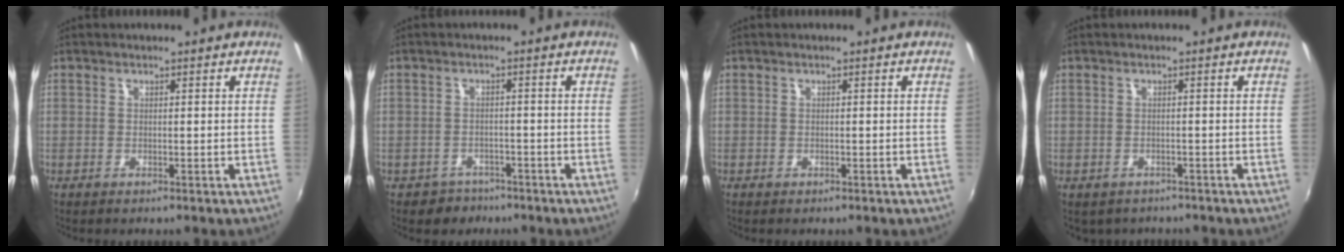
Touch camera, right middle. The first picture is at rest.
{"total": 4.0, "force": [-2.8, 2.9, 0.2], "torque": [-0.017, 0.004, -0.043]}
{"total": 0.6, "force": [-0.4, 0.4, 0.1], "torque": [-0.003, -0.003, -0.009]}
{"total": 3.2, "force": [-2.3, 2.0, 0.9], "torque": [-0.025, -0.013, -0.029]}